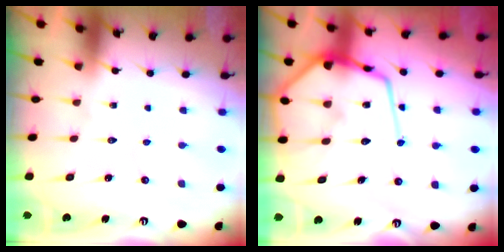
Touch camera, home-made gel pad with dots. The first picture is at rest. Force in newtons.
{"total": 16.8, "press": 16.8, "slide": 1.4}